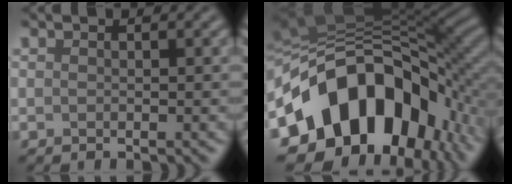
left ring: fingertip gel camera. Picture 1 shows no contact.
{"total": 15.7, "force": [-5.8, 10.3, 10.5], "torque": [-0.169, 0.008, -0.103]}